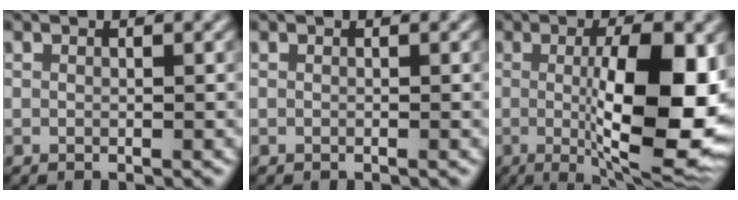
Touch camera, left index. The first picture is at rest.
{"total": 0.0}
{"total": 12.9, "force": [-0.5, 3.7, 12.3], "torque": [-0.177, -0.013, -0.005]}